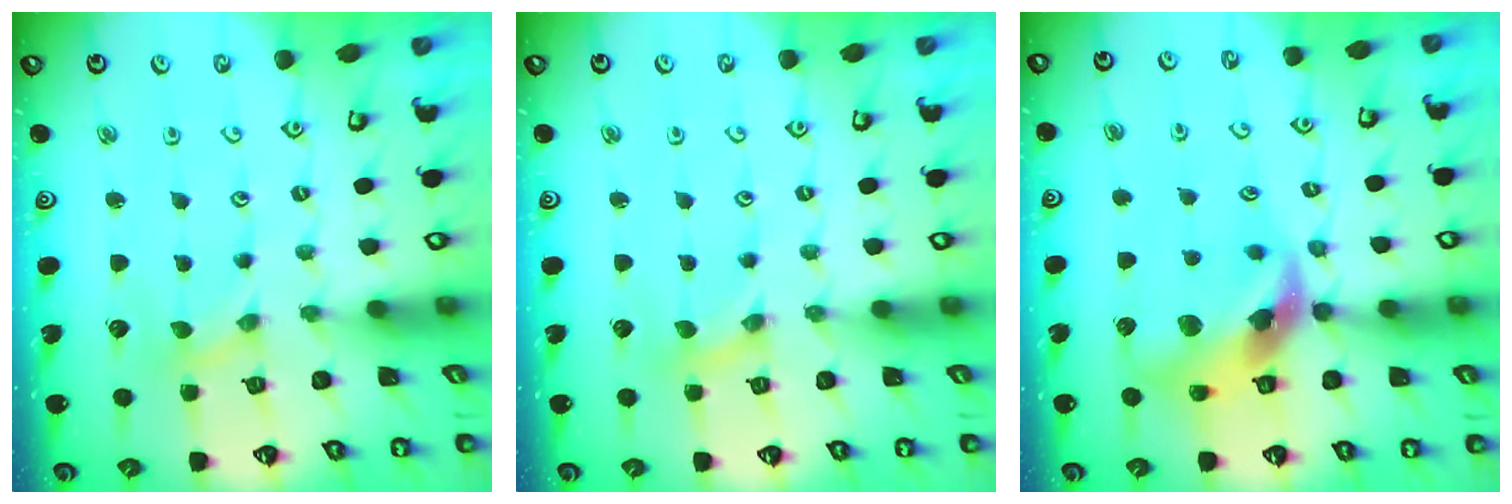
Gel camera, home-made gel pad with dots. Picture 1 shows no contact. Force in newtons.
{"total": 0.0}
{"total": 12.9, "press": 12.7, "slide": 1.7}